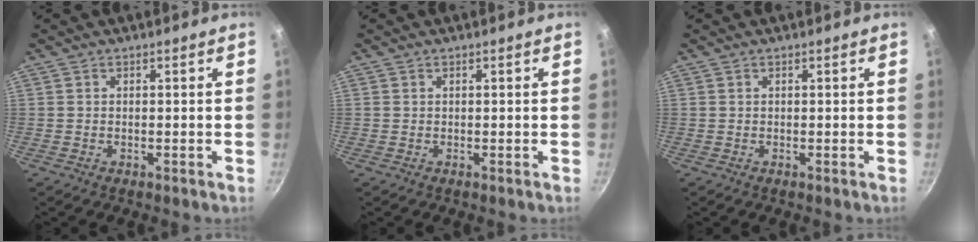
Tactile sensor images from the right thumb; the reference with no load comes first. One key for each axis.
{"total": 0.0}
{"total": 0.0}